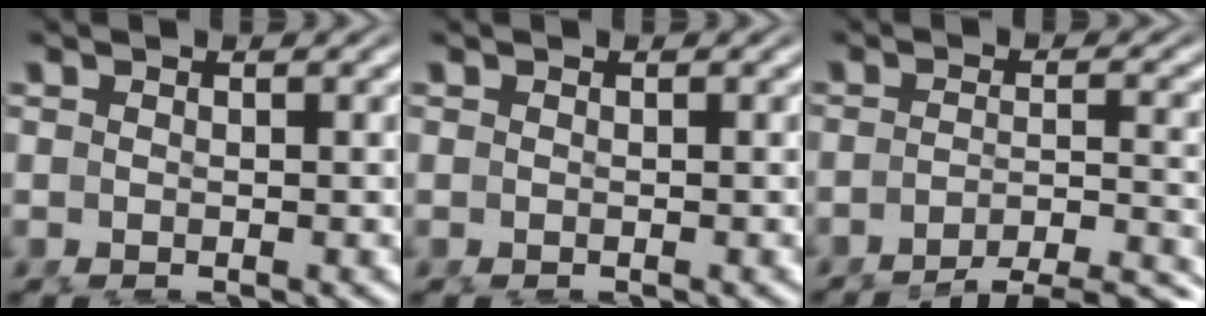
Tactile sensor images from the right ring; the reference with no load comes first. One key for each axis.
{"total": 0.0}
{"total": 9.0, "fx": -7.8, "fy": 2.2, "fz": 4.0, "tx": -0.041, "ty": -0.023, "tz": -0.113}